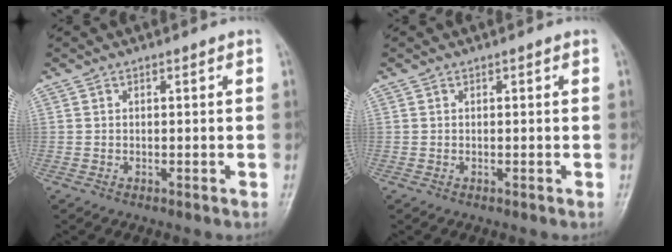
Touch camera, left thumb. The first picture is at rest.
{"total": 0.0}